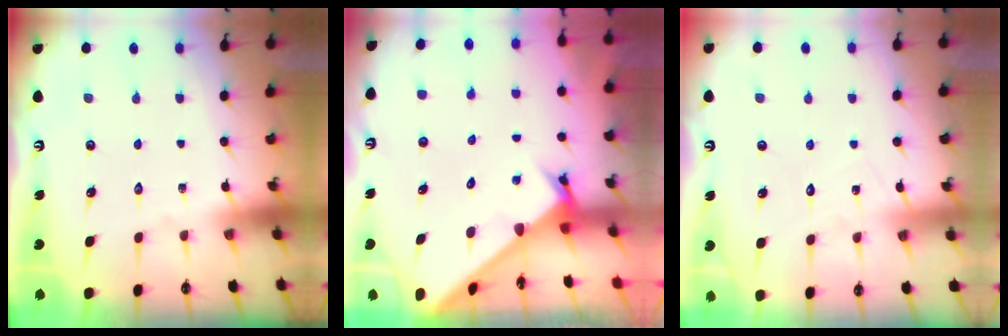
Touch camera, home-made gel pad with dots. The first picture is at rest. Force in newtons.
{"total": 2.8, "press": 2.8, "slide": 0.3}
{"total": 6.5, "press": 6.4, "slide": 0.6}